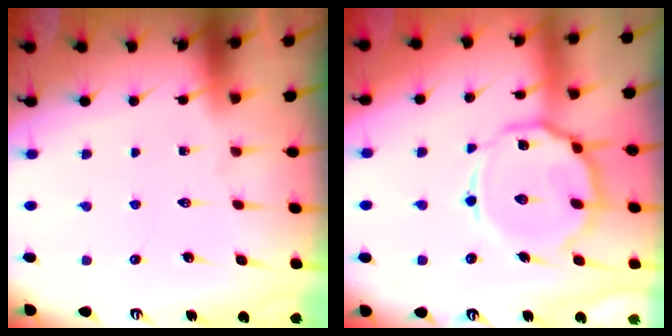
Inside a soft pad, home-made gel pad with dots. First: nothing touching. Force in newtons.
{"total": 14.3, "press": 14.2, "slide": 1.3}